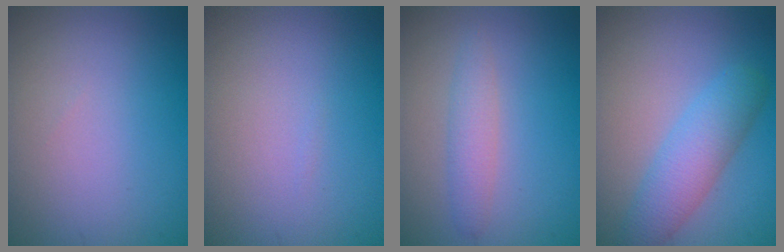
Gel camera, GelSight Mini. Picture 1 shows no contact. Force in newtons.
{"total": 0.0}
{"total": 2.0, "press": 2.0, "slide": 0.1}
{"total": 4.2, "press": 4.2, "slide": 0.1}